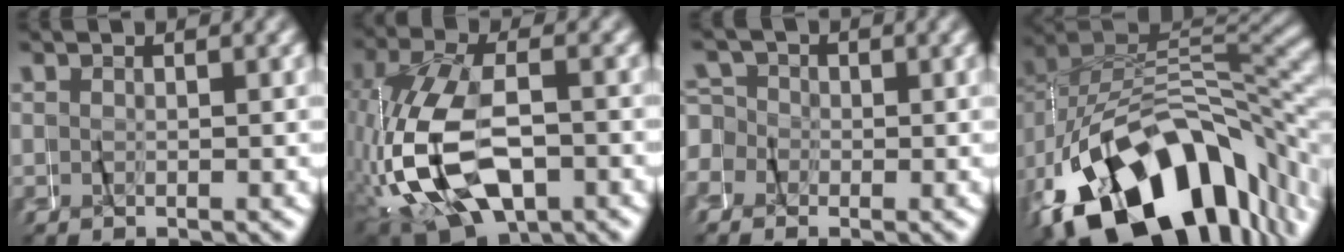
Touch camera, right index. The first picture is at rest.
{"total": 9.8, "force": [-2.8, 5.7, 7.5], "torque": [-0.178, -0.020, -0.035]}
{"total": 7.8, "force": [0.4, 7.3, 2.6], "torque": [-0.065, 0.004, -0.015]}
{"total": 15.9, "force": [-6.9, 9.2, 11.0], "torque": [-0.187, -0.028, -0.091]}